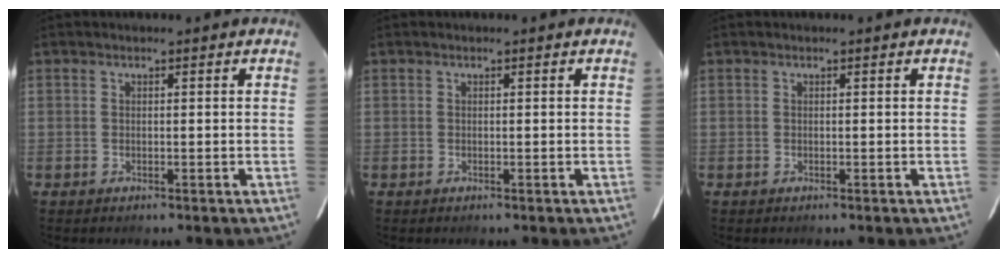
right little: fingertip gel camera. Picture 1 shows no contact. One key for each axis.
{"total": 0.0}
{"total": 0.0}